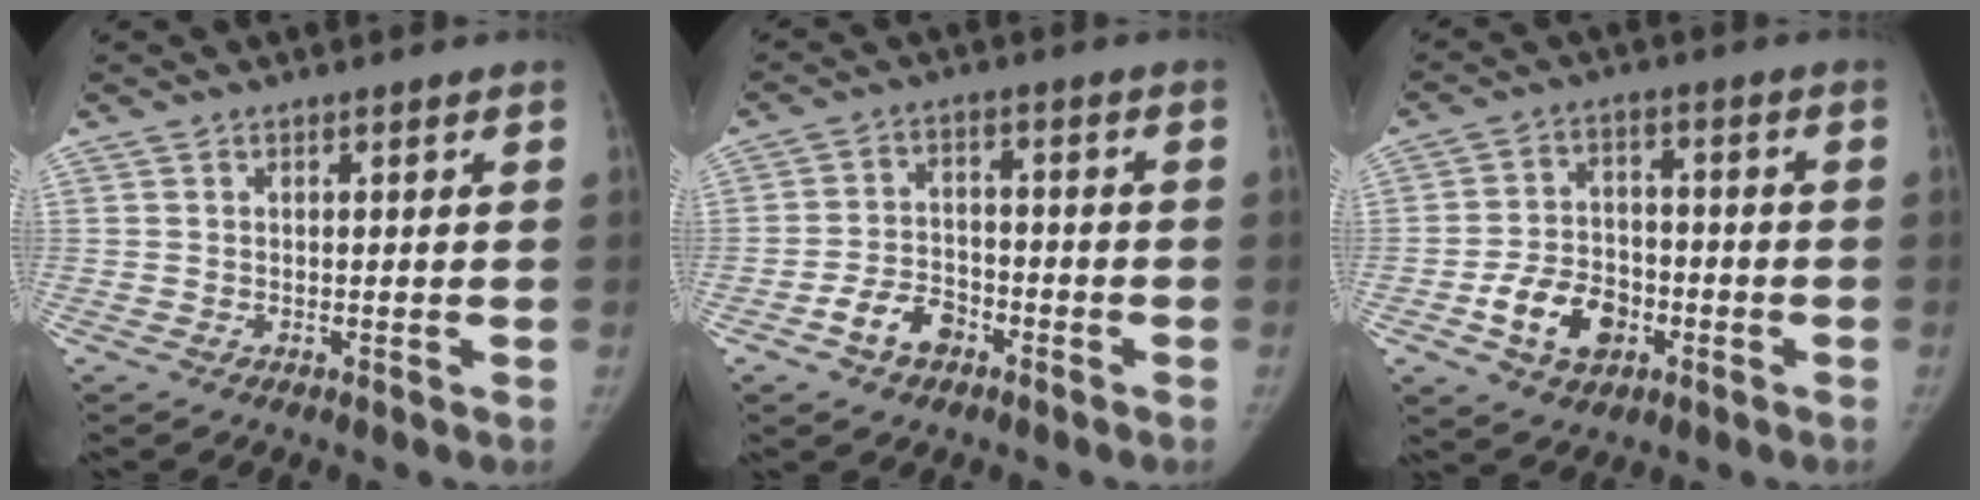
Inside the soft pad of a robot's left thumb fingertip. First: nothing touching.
{"total": 7.0, "force": [-4.0, 4.8, 3.3], "torque": [-0.044, 0.034, -0.070]}
{"total": 11.2, "force": [-4.5, 8.1, 6.2], "torque": [-0.079, 0.027, -0.077]}